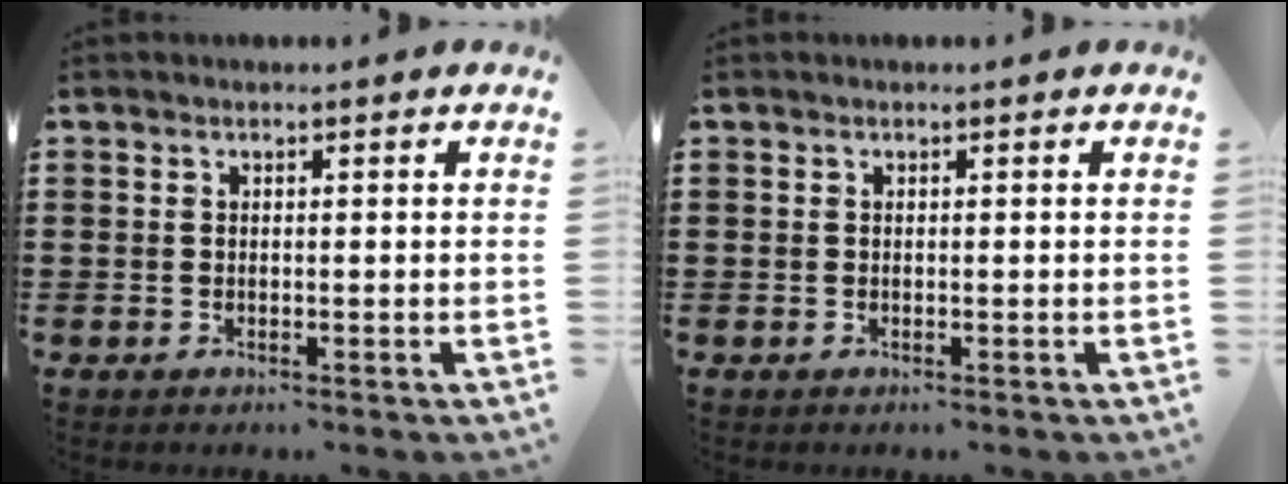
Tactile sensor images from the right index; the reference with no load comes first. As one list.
[{"total": 0.0}]